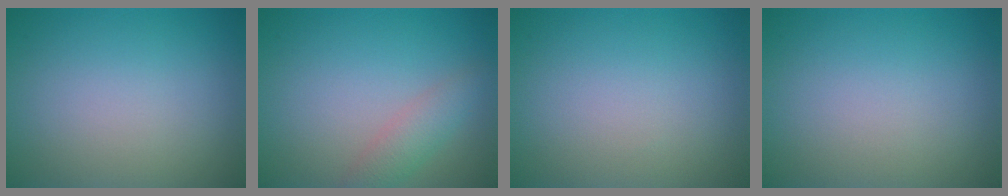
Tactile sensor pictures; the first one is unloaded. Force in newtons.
{"total": 2.3, "press": 2.3, "slide": 0.0}
{"total": 0.0}
{"total": 0.0}